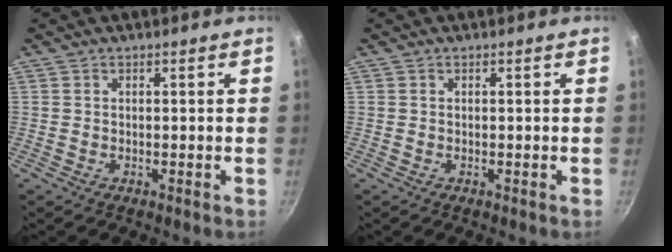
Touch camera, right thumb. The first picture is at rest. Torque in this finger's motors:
{"motor_torque": [0.00, 0.00, 0.10, -0.06, 0.00]}